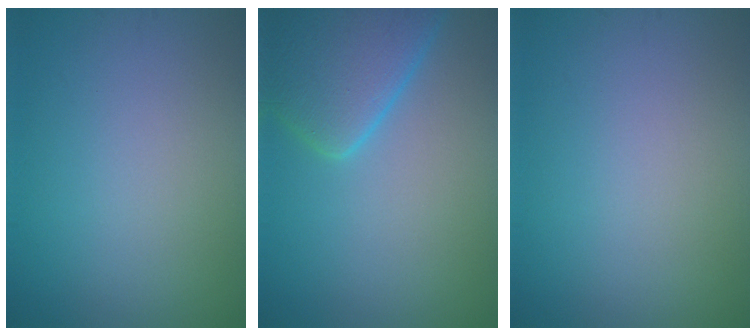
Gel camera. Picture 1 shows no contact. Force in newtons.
{"total": 6.1, "press": 6.1, "slide": 0.5}
{"total": 0.0}